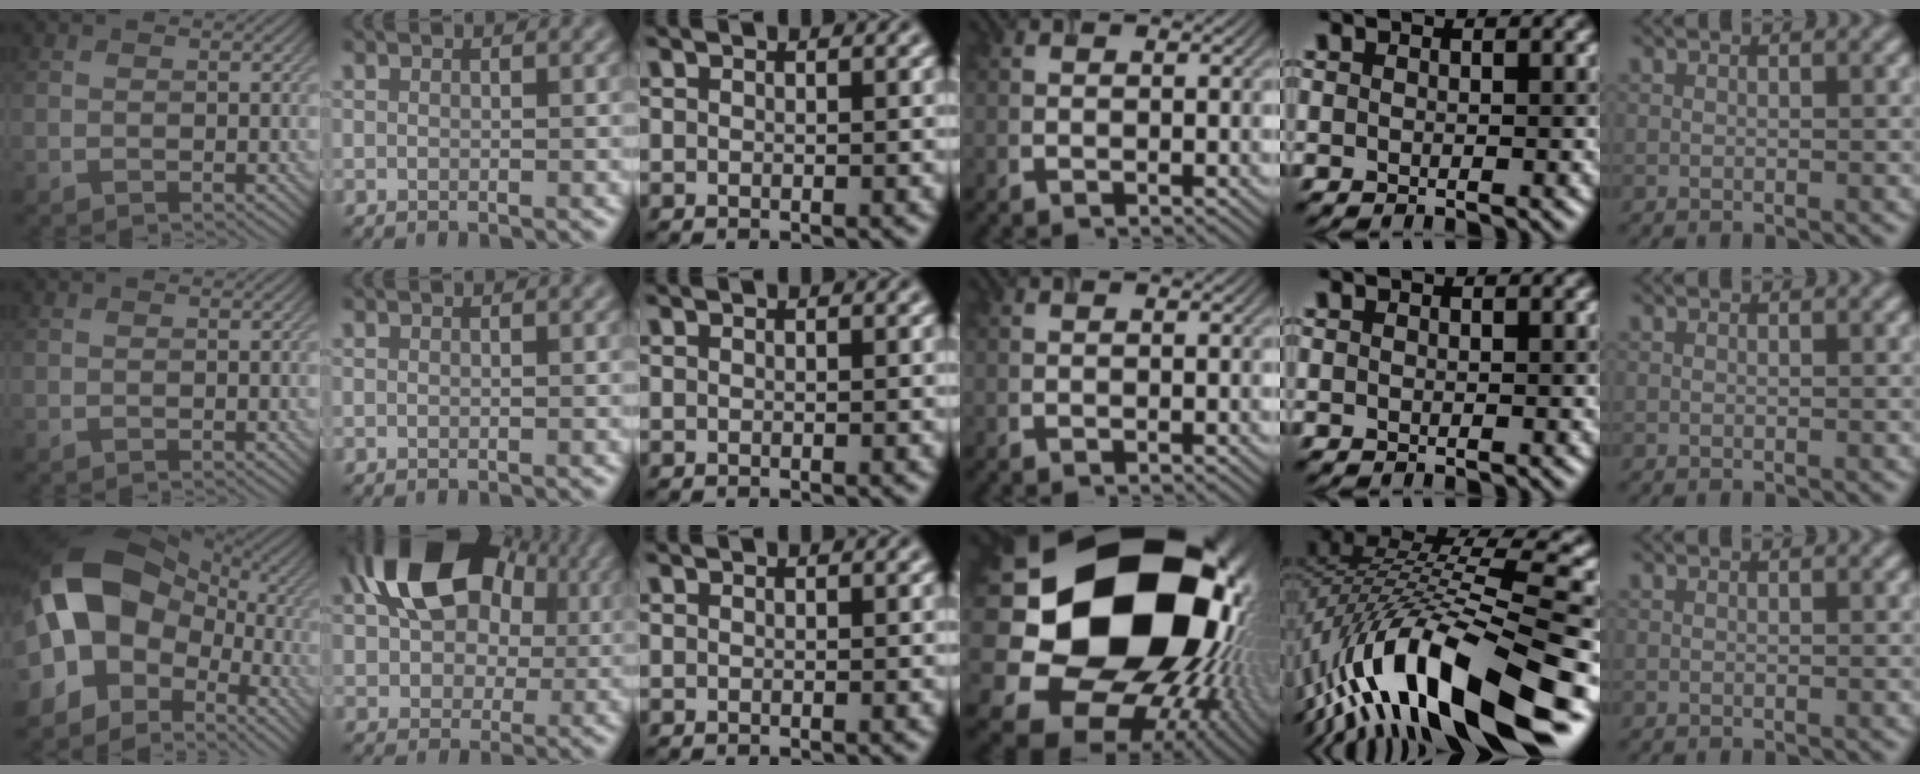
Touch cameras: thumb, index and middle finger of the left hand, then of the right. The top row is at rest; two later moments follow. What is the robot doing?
{"motion": "extract", "object": "airpods case & airpods"}